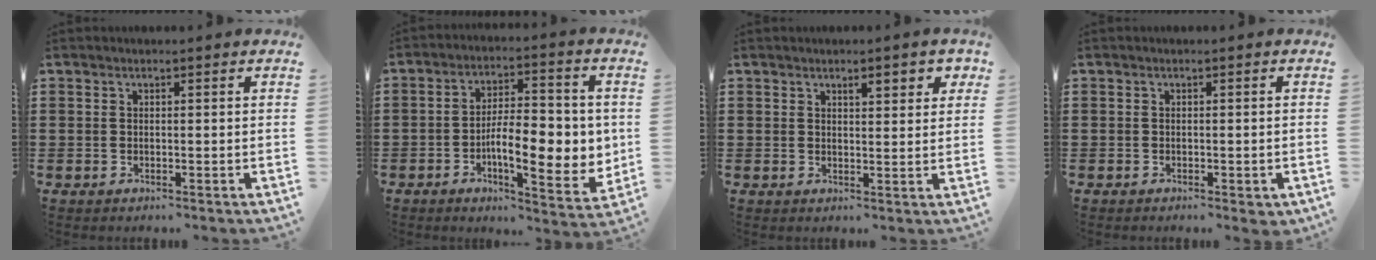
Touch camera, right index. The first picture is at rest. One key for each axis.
{"total": 11.1, "fx": -1.6, "fy": 4.3, "fz": 10.1, "tx": -0.156, "ty": -0.013, "tz": -0.033}
{"total": 2.8, "fx": 1.7, "fy": 0.8, "fz": 2.1, "tx": -0.027, "ty": -0.001, "tz": 0.024}
{"total": 0.9, "fx": -0.7, "fy": 0.4, "fz": 0.4, "tx": -0.010, "ty": -0.004, "tz": -0.014}